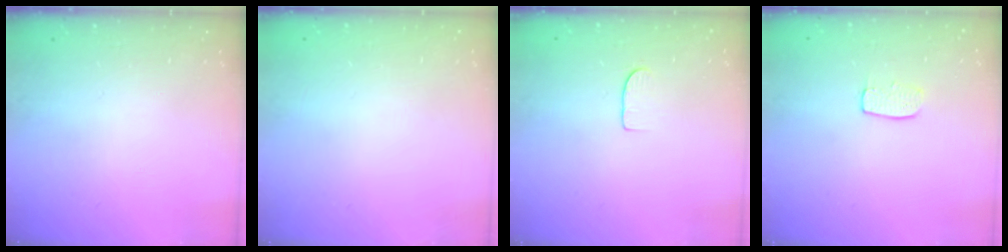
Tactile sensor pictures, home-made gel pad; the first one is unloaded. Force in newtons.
{"total": 0.0}
{"total": 4.9, "press": 4.9, "slide": 0.3}
{"total": 5.6, "press": 5.6, "slide": 0.4}